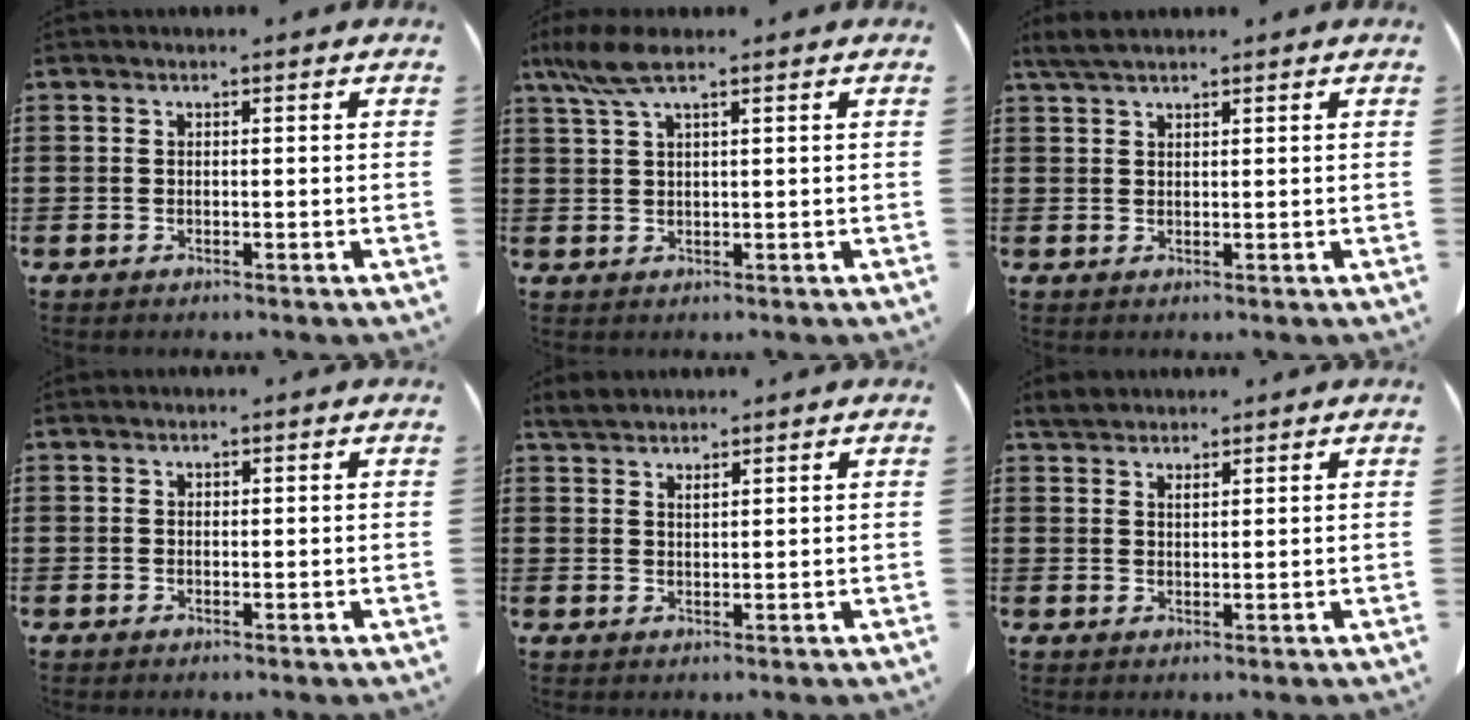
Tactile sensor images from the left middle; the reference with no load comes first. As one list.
[{"total": 4.9, "force": [2.9, 1.0, 3.8], "torque": [-0.095, -0.004, 0.048]}, {"total": 2.7, "force": [2.2, 0.5, 1.6], "torque": [-0.037, 0.003, 0.042]}, {"total": 0.0}, {"total": 2.4, "force": [2.3, 0.3, 0.7], "torque": [-0.020, 0.001, 0.045]}, {"total": 2.3, "force": [2.2, 0.5, 0.5], "torque": [-0.016, 0.003, 0.044]}]